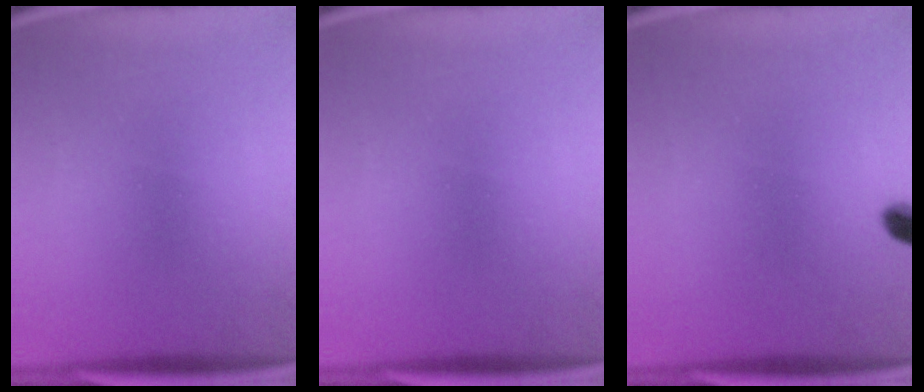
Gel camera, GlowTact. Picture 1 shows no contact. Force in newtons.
{"total": 0.0}
{"total": 2.9}